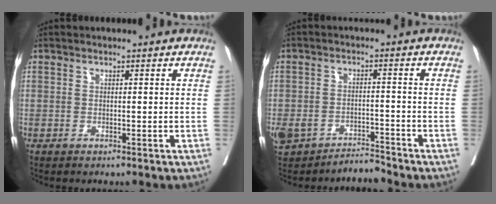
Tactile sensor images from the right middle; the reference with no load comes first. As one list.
[{"total": 3.6, "force": [-3.3, 1.2, 0.9], "torque": [-0.017, 0.010, -0.055]}]